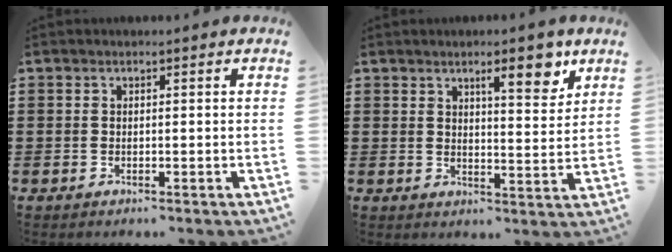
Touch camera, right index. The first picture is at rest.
{"total": 6.8, "force": [4.3, 1.8, 4.9], "torque": [-0.066, -0.010, 0.065]}